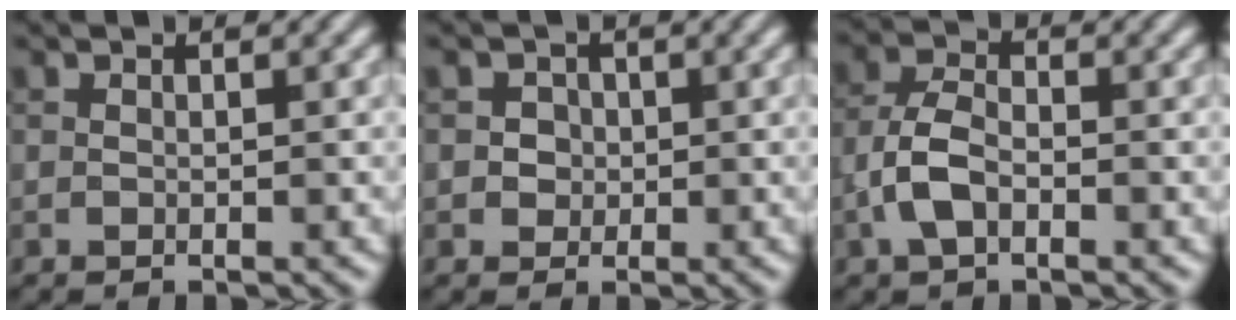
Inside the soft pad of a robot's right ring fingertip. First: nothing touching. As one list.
[{"total": 1.8, "force": [0.3, 1.7, 0.6], "torque": [0.004, 0.005, 0.008]}, {"total": 3.5, "force": [-1.4, 1.9, 2.6], "torque": [-0.054, 0.006, -0.036]}]